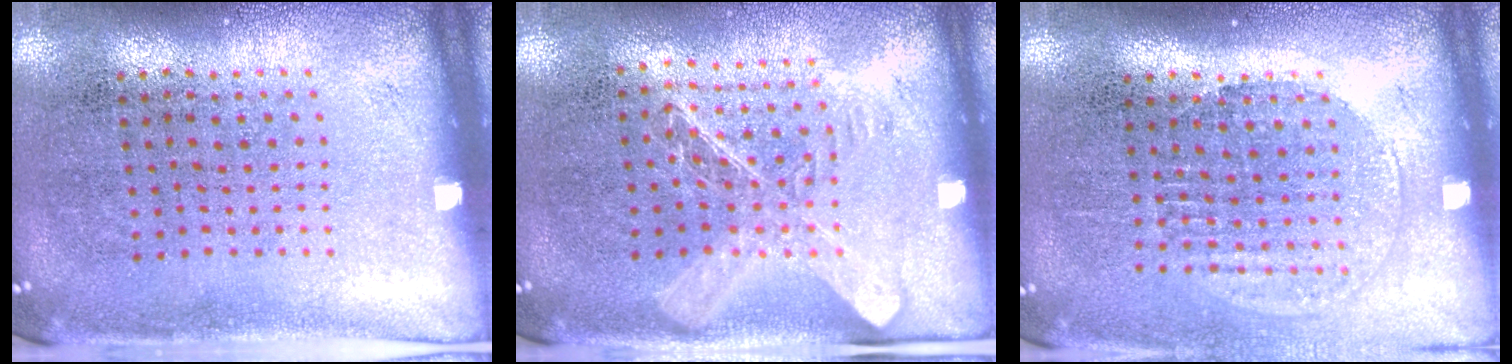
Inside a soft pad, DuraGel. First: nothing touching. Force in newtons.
{"total": 1.5, "press": 1.3, "slide": 0.8}
{"total": 1.4, "press": 1.1, "slide": 0.7}